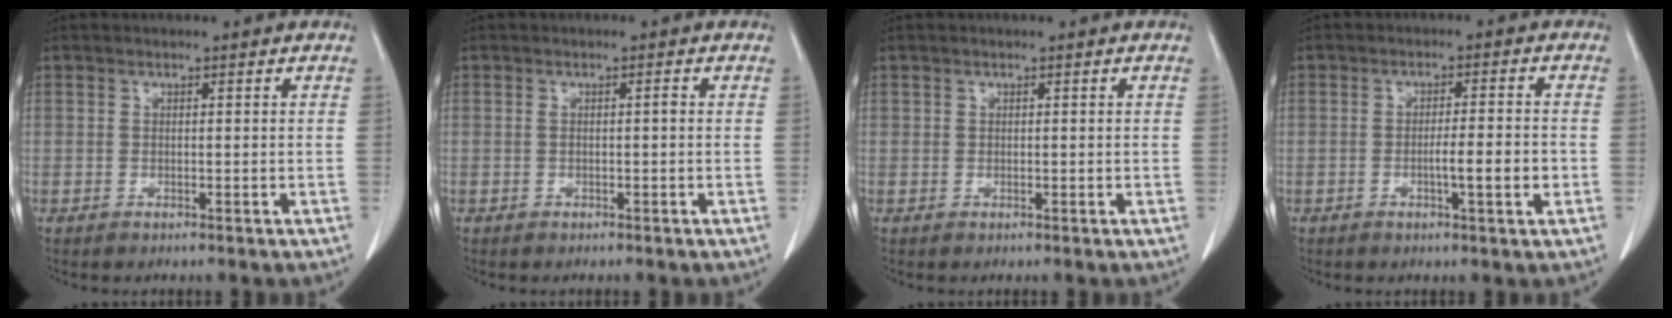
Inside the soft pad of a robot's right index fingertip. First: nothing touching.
{"total": 1.4, "force": [0.0, 0.5, 1.3], "torque": [-0.035, 0.009, 0.002]}
{"total": 0.8, "force": [0.1, 0.6, 0.4], "torque": [-0.011, 0.009, 0.007]}
{"total": 5.6, "force": [-1.4, 0.7, 5.3], "torque": [-0.087, 0.001, -0.018]}